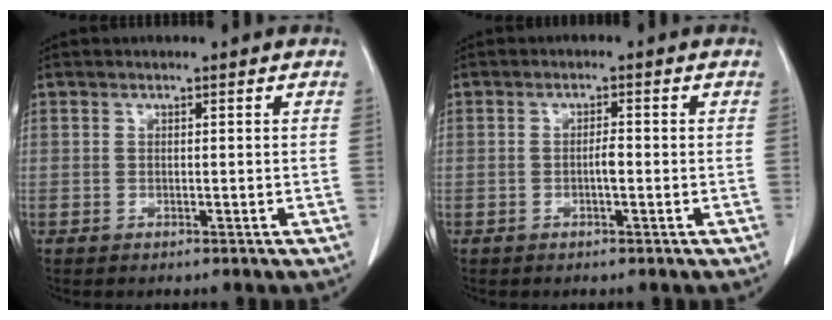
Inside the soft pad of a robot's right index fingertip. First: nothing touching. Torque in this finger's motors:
{"motor_torque": [0.59, 0.29, 0.22, 0.05]}